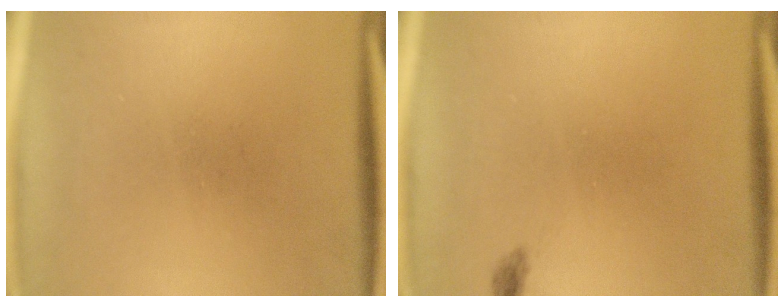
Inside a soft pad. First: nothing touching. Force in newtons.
{"total": 0.7}